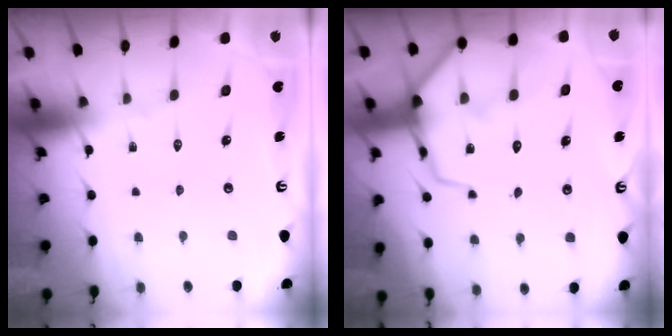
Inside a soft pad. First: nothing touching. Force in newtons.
{"total": 12.2, "press": 12.2, "slide": 1.1}